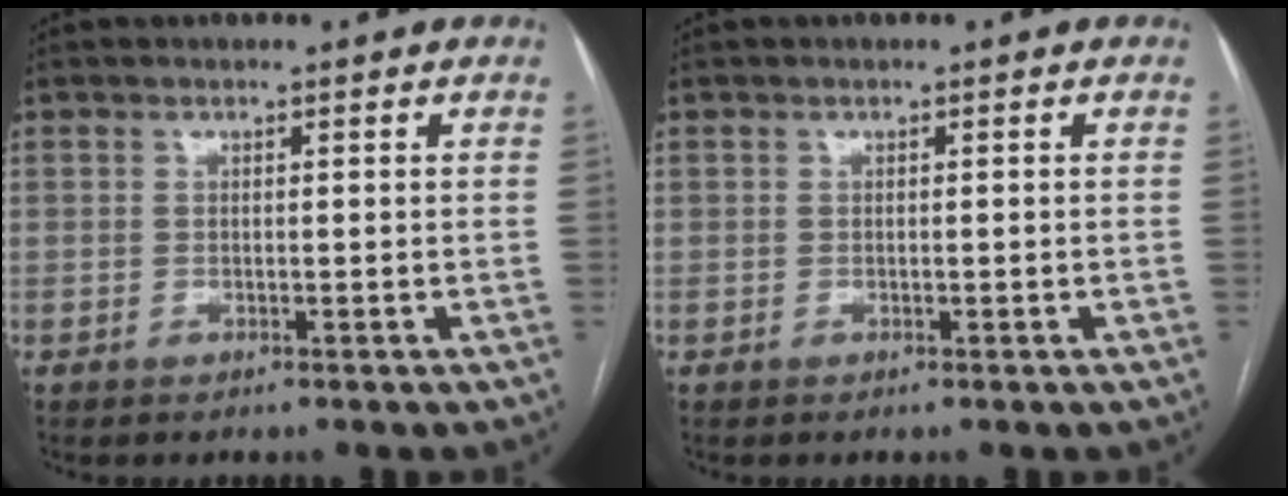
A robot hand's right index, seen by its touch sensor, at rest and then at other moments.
{"total": 0.0}